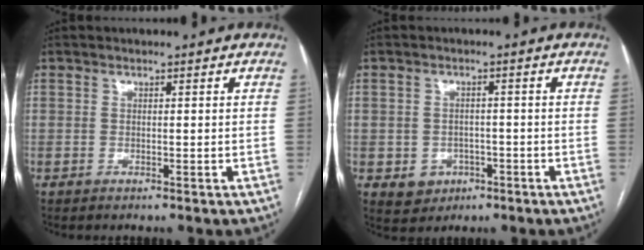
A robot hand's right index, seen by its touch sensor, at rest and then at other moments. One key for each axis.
{"total": 4.4, "fx": -1.6, "fy": 4.0, "fz": 1.2, "tx": -0.011, "ty": 0.006, "tz": -0.013}